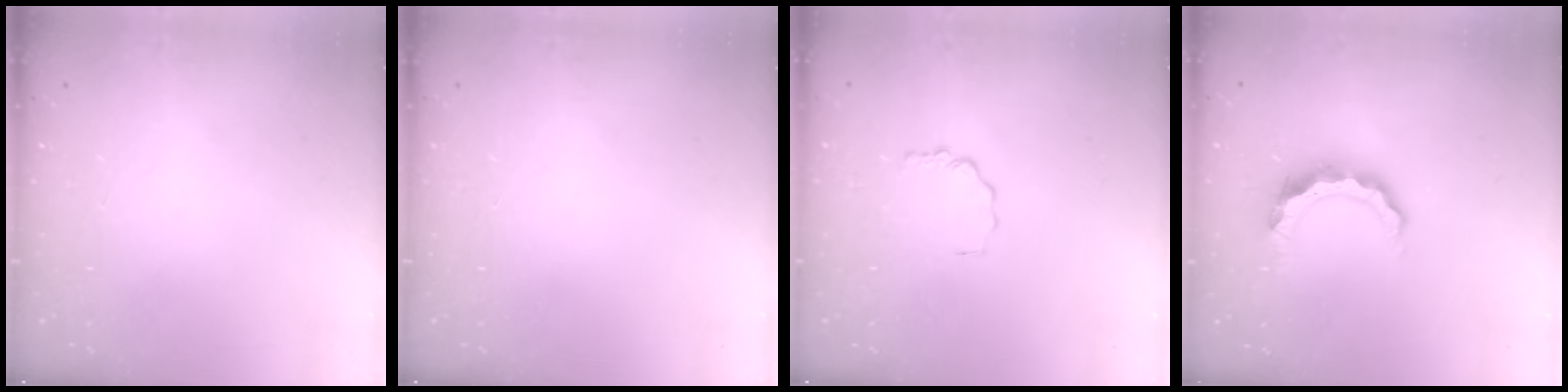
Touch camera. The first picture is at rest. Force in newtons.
{"total": 0.0}
{"total": 1.8, "press": 1.8, "slide": 0.3}
{"total": 8.3, "press": 8.3, "slide": 0.6}